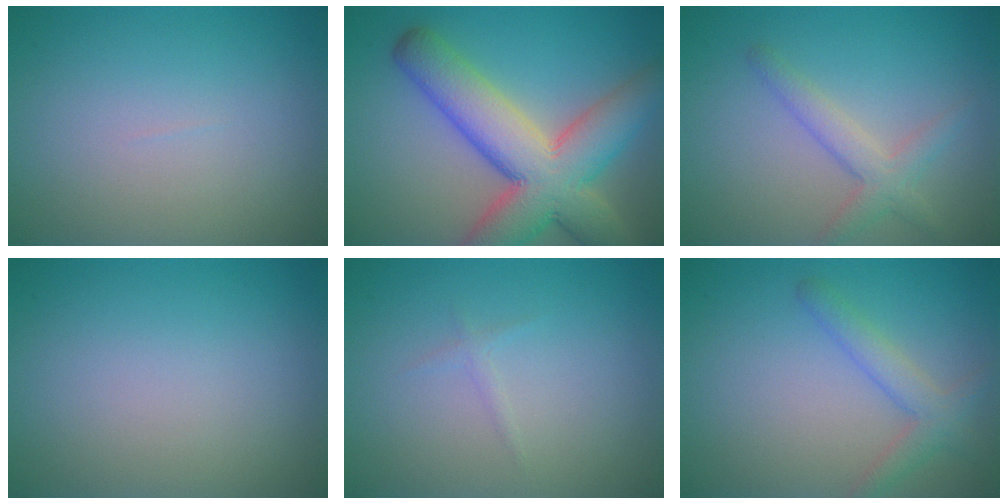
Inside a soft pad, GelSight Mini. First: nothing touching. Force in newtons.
{"total": 10.9, "press": 10.9, "slide": 0.6}
{"total": 2.7, "press": 2.7, "slide": 0.1}
{"total": 0.0}
{"total": 0.6, "press": 0.6, "slide": 0.1}
{"total": 2.7, "press": 2.7, "slide": 0.2}